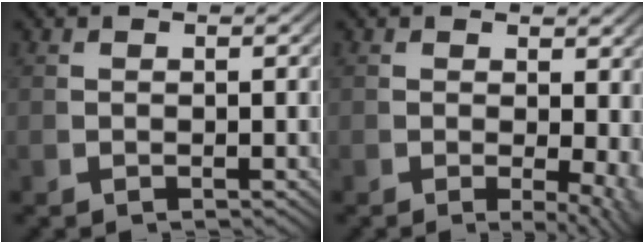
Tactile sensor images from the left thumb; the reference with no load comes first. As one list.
[{"total": 3.4, "force": [-0.3, 1.6, 3.0], "torque": [-0.034, -0.022, 0.002]}]